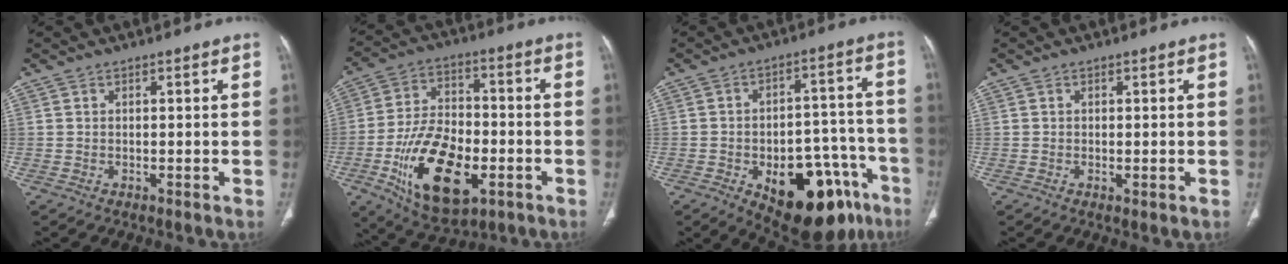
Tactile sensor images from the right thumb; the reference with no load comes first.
{"total": 19.6, "force": [-6.6, 10.6, 15.0], "torque": [-0.245, 0.019, -0.103]}
{"total": 22.7, "force": [-11.3, 11.7, 15.9], "torque": [-0.156, 0.070, -0.143]}
{"total": 1.1, "force": [-0.3, 0.4, 1.0], "torque": [-0.018, -0.004, -0.002]}